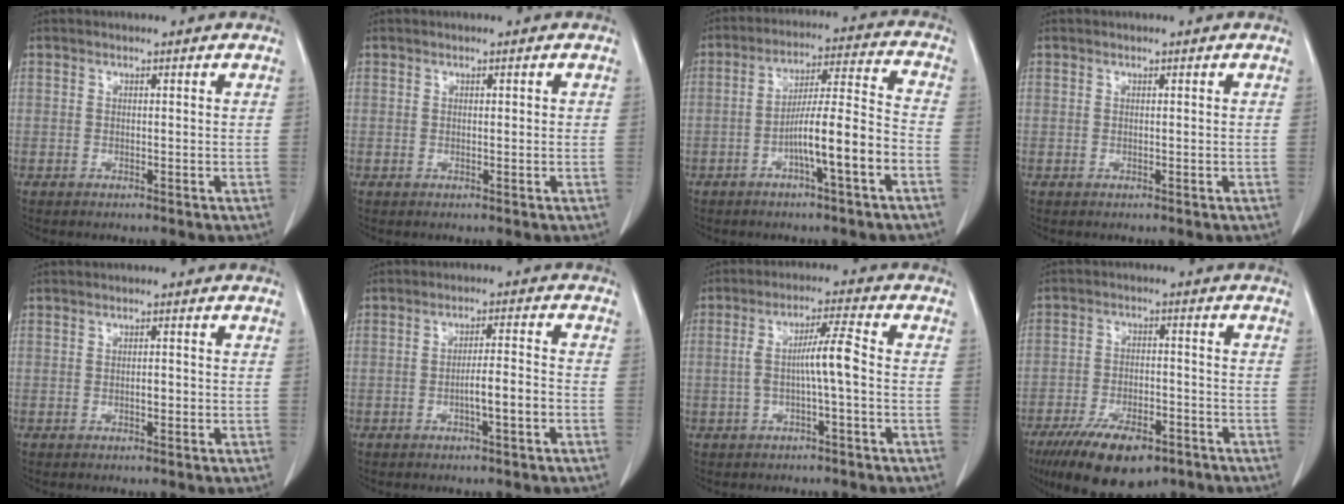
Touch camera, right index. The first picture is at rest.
{"total": 0.9, "force": [0.1, 0.6, 0.7], "torque": [-0.019, 0.006, 0.003]}
{"total": 11.2, "force": [-4.3, 0.5, 10.3], "torque": [-0.177, 0.018, -0.069]}
{"total": 0.0}
{"total": 1.7, "force": [-0.4, 0.8, 1.5], "torque": [-0.030, 0.001, -0.004]}
{"total": 5.2, "force": [-1.8, 0.7, 4.8], "torque": [-0.087, 0.010, -0.026]}
{"total": 6.5, "force": [-0.7, 0.5, 6.4], "torque": [-0.122, 0.020, -0.009]}
{"total": 14.1, "force": [-9.1, 5.7, 9.1], "torque": [-0.165, -0.009, -0.146]}